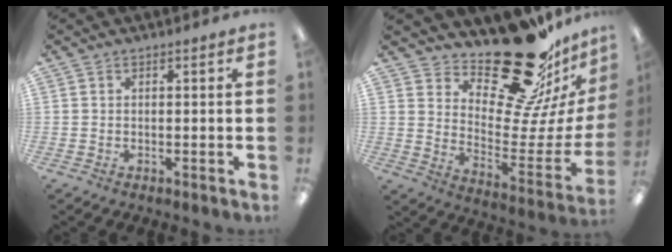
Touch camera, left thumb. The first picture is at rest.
{"total": 26.7, "force": [19.8, 10.3, 14.6], "torque": [-0.195, -0.138, 0.333]}